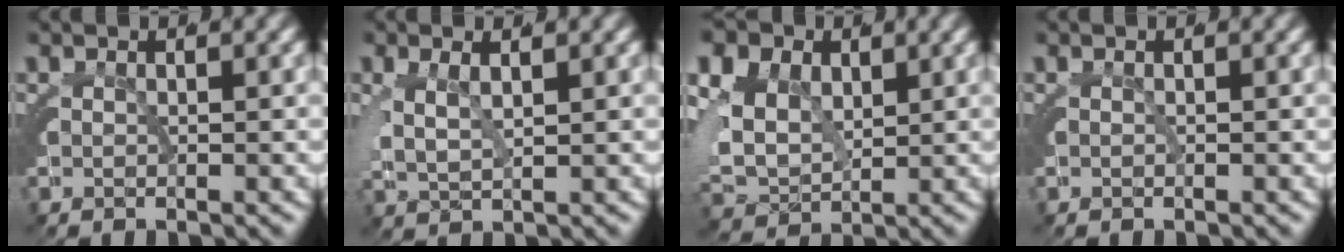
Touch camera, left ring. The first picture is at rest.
{"total": 3.2, "force": [0.5, 2.2, 2.2], "torque": [-0.059, -0.005, 0.016]}
{"total": 10.5, "force": [0.6, 9.0, 5.4], "torque": [-0.140, -0.024, 0.010]}
{"total": 0.0}